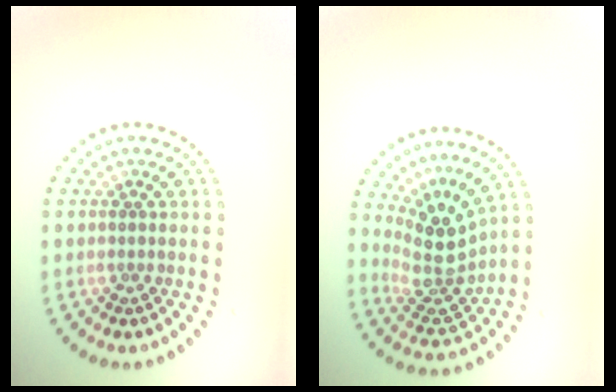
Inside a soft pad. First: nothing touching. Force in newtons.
{"total": 4.1, "press": 3.1, "slide": 2.7}